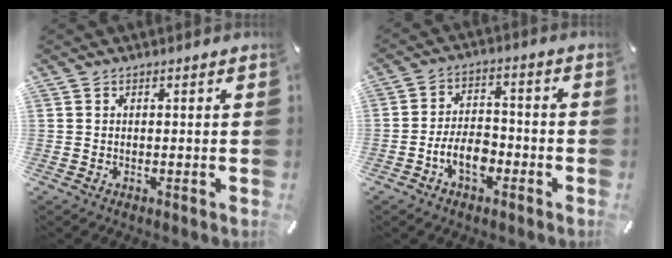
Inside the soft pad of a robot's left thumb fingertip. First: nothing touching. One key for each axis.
{"total": 8.1, "fx": -3.7, "fy": 5.0, "fz": 5.1, "tx": -0.098, "ty": 0.022, "tz": -0.067}